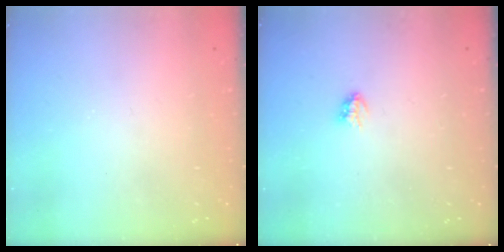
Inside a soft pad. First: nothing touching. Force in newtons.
{"total": 2.9, "press": 2.9, "slide": 0.3}